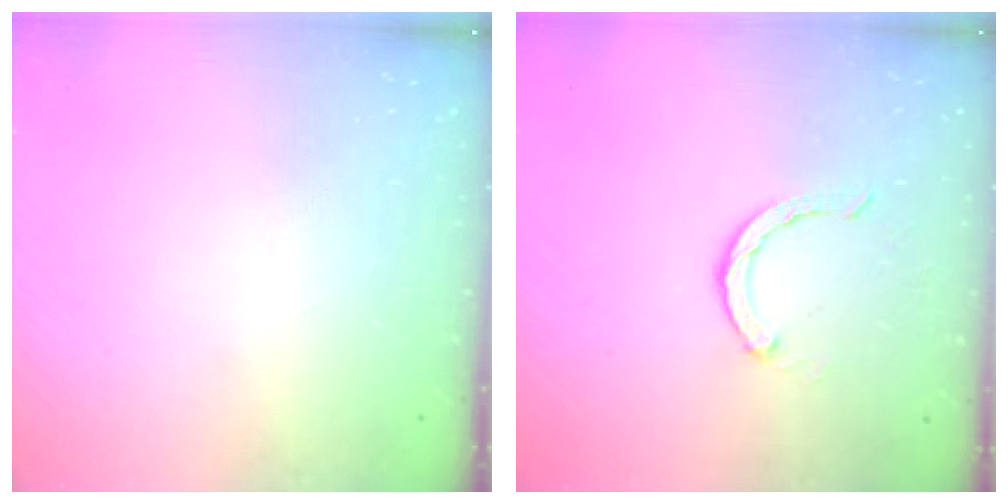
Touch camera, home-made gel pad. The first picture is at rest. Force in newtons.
{"total": 2.3, "press": 2.3, "slide": 0.3}